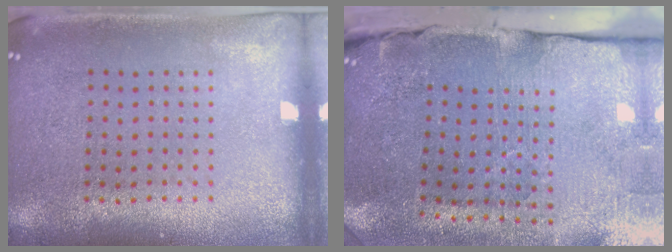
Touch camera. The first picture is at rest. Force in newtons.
{"total": 4.7, "press": 3.9, "slide": 2.6}